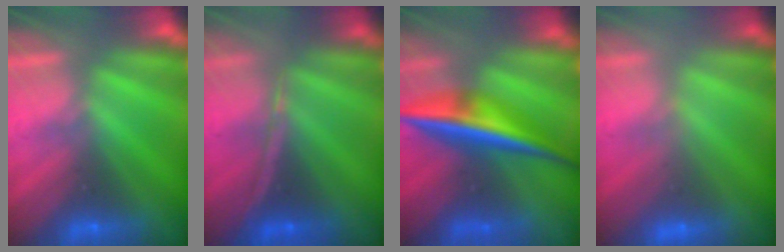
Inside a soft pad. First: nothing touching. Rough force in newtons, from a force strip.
{"total": 1.3}
{"total": 7.3}
{"total": 2.8}